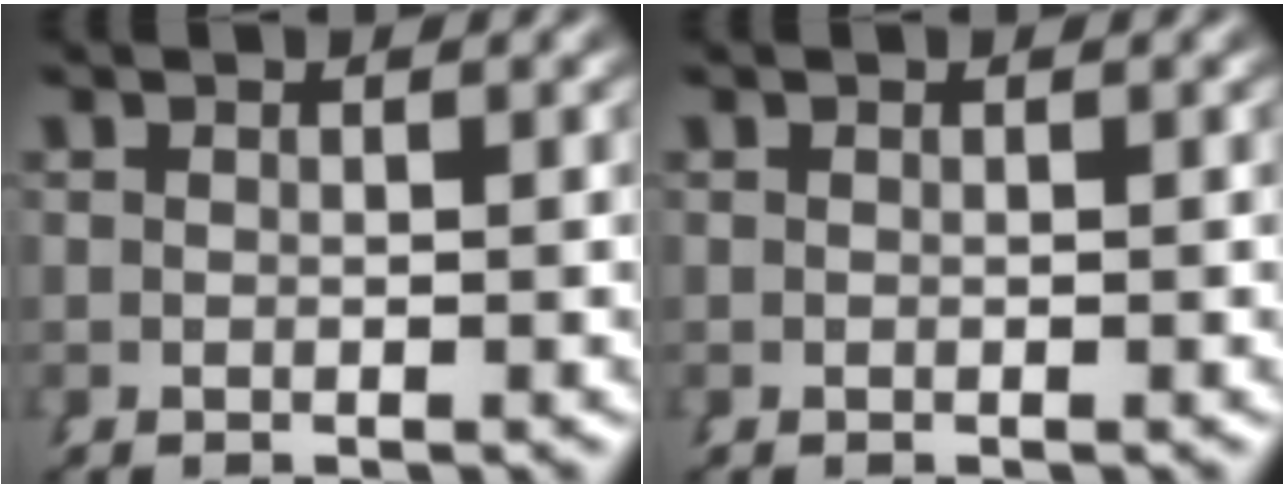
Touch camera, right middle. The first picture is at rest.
{"total": 0.0}